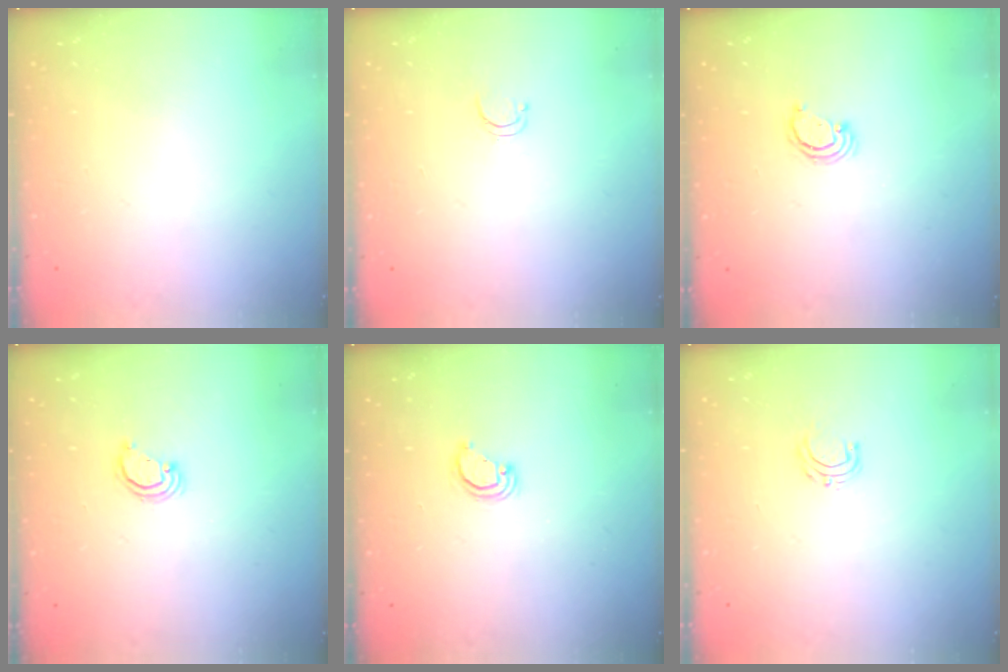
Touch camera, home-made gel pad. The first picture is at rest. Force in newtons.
{"total": 3.5, "press": 3.4, "slide": 0.4}
{"total": 2.6, "press": 2.6, "slide": 0.3}
{"total": 2.8, "press": 2.8, "slide": 0.2}
{"total": 3.3, "press": 3.3, "slide": 0.2}
{"total": 4.7, "press": 4.7, "slide": 0.3}